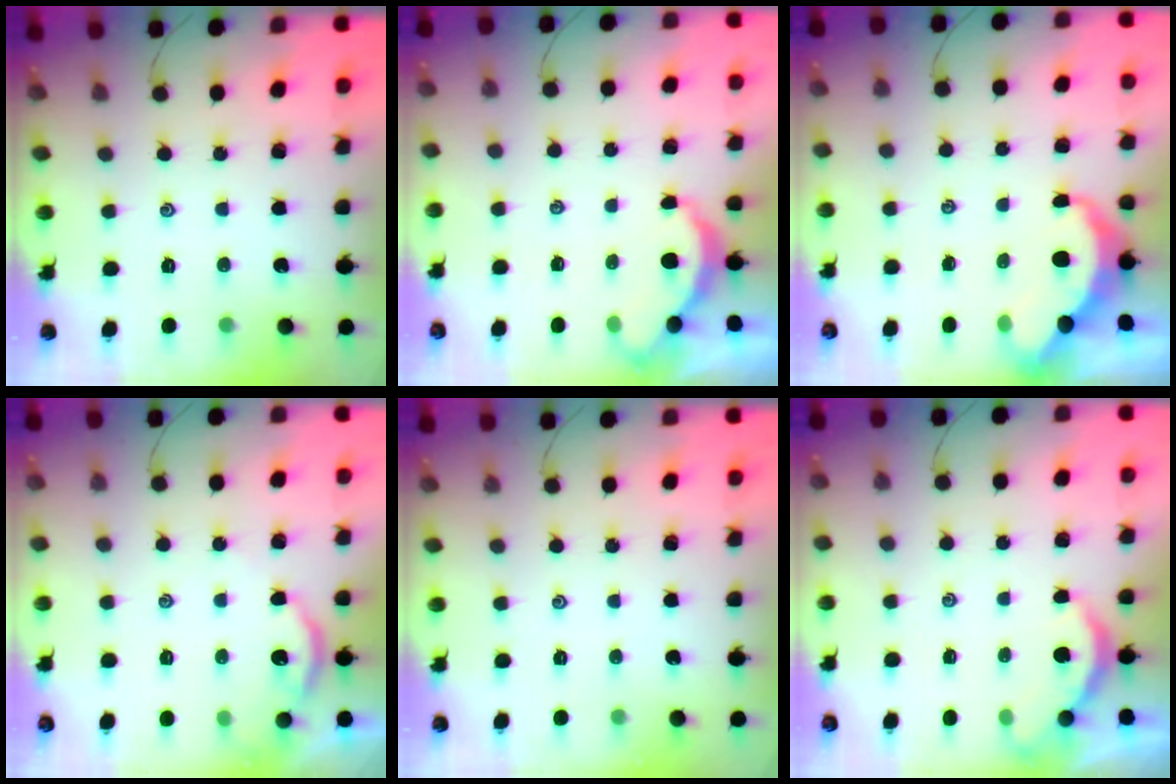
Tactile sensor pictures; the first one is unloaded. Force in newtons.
{"total": 2.6, "press": 2.6, "slide": 0.3}
{"total": 5.1, "press": 5.1, "slide": 0.3}
{"total": 3.1, "press": 3.0, "slide": 0.3}
{"total": 0.0}
{"total": 2.5, "press": 2.5, "slide": 0.4}